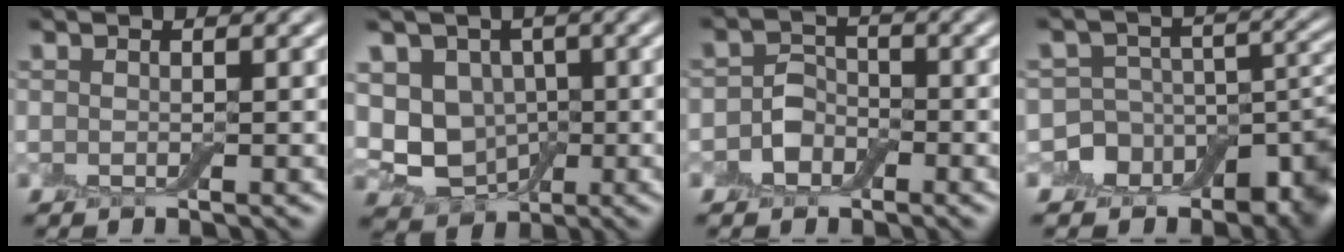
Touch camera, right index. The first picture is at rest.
{"total": 5.2, "force": [-0.6, 4.3, 2.9], "torque": [-0.050, 0.001, -0.015]}
{"total": 2.3, "force": [-1.1, 1.8, 0.9], "torque": [-0.013, 0.009, -0.023]}
{"total": 10.1, "force": [-5.6, 7.4, 3.9], "torque": [-0.061, -0.007, -0.075]}